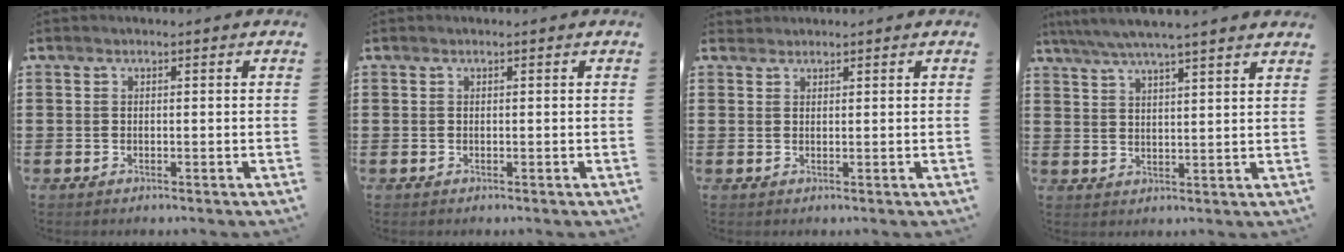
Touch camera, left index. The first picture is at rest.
{"total": 0.0}
{"total": 1.1, "force": [1.0, 0.3, 0.0], "torque": [-0.003, 0.001, 0.021]}
{"total": 4.8, "force": [4.3, -0.3, 2.2], "torque": [-0.056, -0.018, 0.074]}